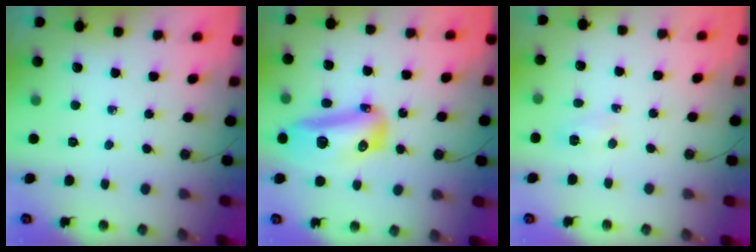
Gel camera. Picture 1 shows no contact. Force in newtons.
{"total": 14.8, "press": 14.7, "slide": 1.6}
{"total": 3.6, "press": 3.4, "slide": 1.2}